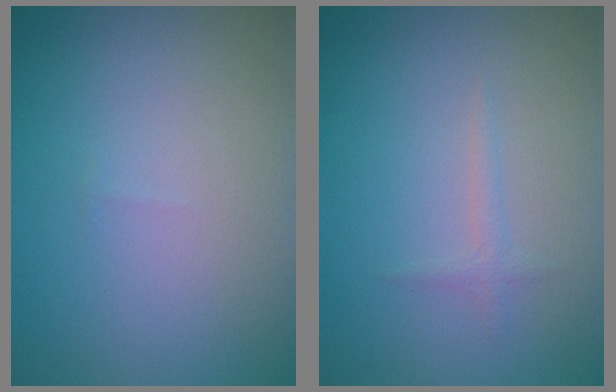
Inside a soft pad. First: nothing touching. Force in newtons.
{"total": 0.8, "press": 0.8, "slide": 0.1}